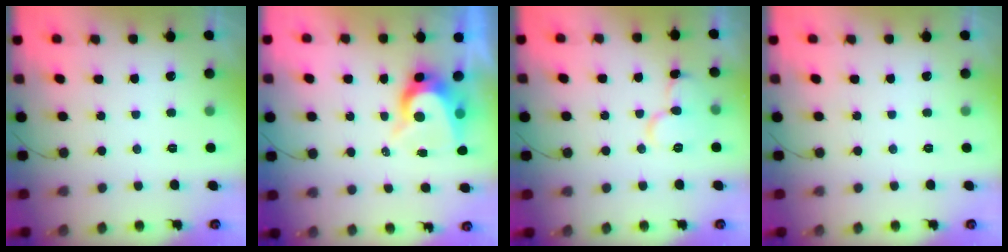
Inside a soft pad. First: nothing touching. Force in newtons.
{"total": 8.0, "press": 8.0, "slide": 0.7}
{"total": 10.2, "press": 10.2, "slide": 1.1}
{"total": 0.0}